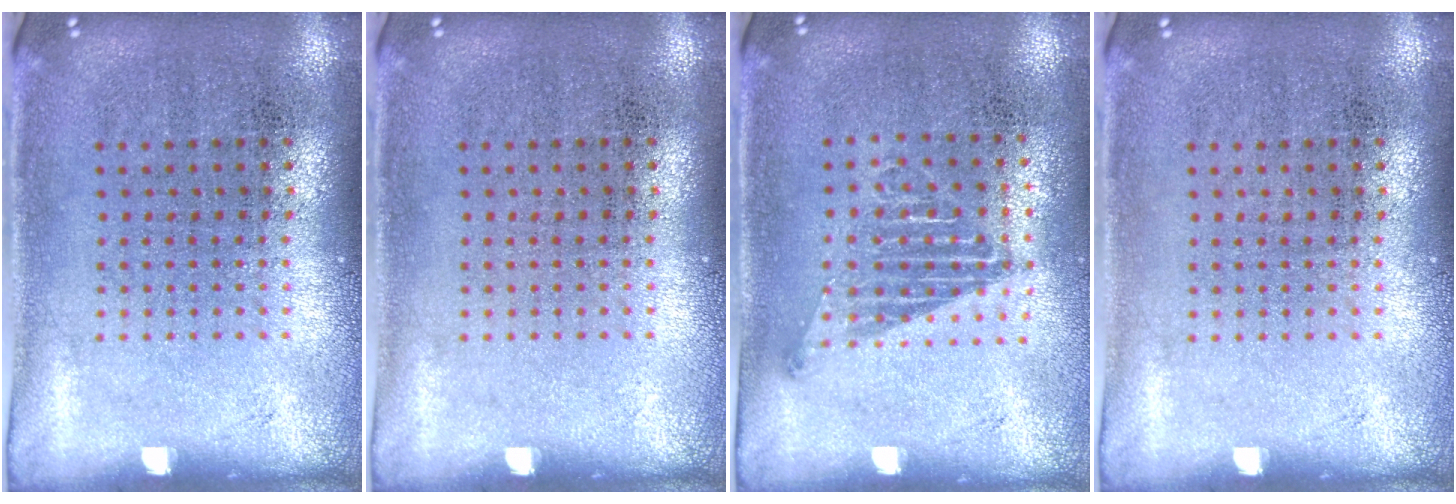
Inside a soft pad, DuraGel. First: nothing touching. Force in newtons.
{"total": 0.0}
{"total": 1.1, "press": 1.0, "slide": 0.6}
{"total": 0.0}